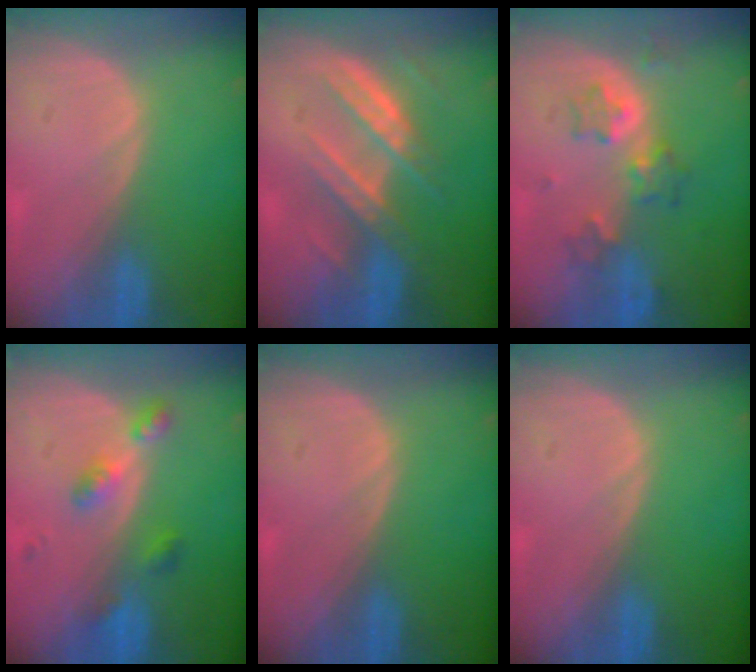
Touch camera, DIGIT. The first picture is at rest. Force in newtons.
{"total": 7.1, "press": 6.9, "slide": 1.8}
{"total": 5.4, "press": 5.4, "slide": 0.6}
{"total": 4.6, "press": 4.3, "slide": 1.7}
{"total": 0.0}
{"total": 0.0}